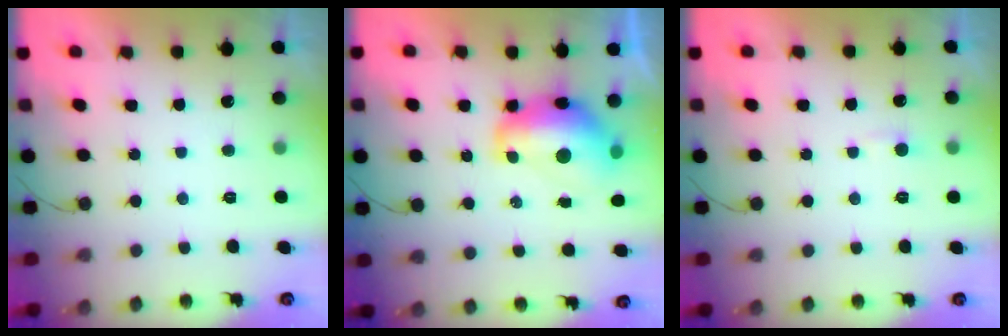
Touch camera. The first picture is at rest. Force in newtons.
{"total": 13.6, "press": 13.5, "slide": 1.3}
{"total": 2.7, "press": 2.7, "slide": 0.4}